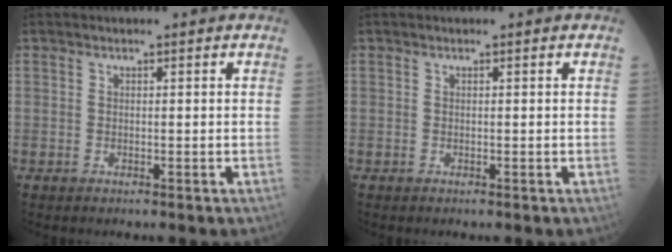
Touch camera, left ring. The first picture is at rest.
{"total": 0.0}